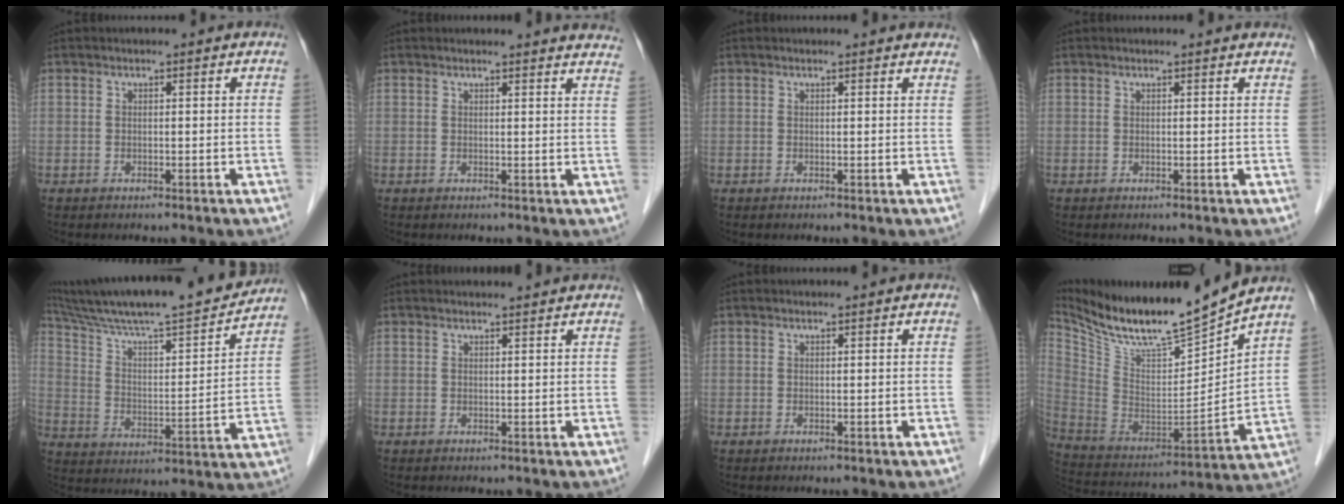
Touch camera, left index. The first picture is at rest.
{"total": 9.9, "force": [9.7, 0.4, 1.9], "torque": [-0.001, -0.033, 0.077]}
{"total": 3.5, "force": [3.3, 0.4, 0.8], "torque": [-0.014, 0.004, 0.023]}
{"total": 2.5, "force": [2.4, 0.2, 0.6], "torque": [-0.014, 0.007, 0.018]}
{"total": 23.7, "force": [20.4, 1.9, 11.9], "torque": [-0.202, 0.005, 0.314]}
{"total": 3.3, "force": [3.2, -0.2, 0.8], "torque": [-0.011, 0.016, 0.038]}
{"total": 0.0}
{"total": 17.4, "force": [15.8, -0.3, 7.5], "torque": [-0.153, -0.028, 0.288]}